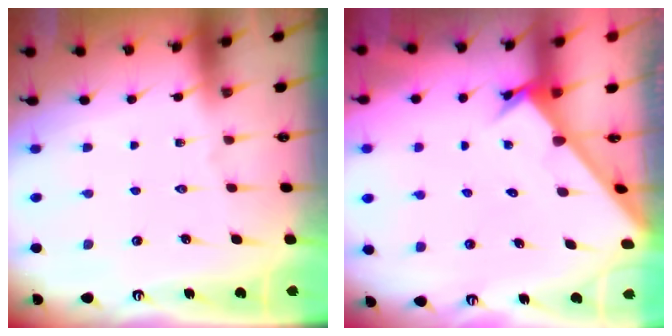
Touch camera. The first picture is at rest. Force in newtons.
{"total": 2.5, "press": 2.5, "slide": 0.2}